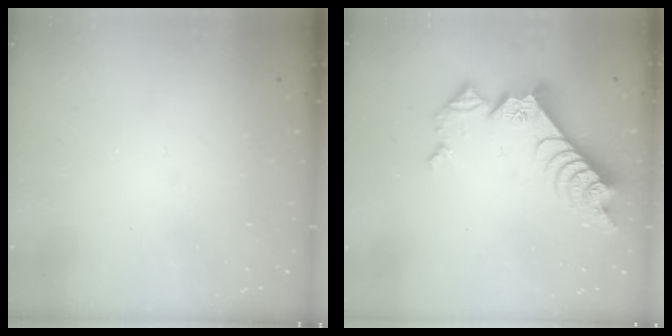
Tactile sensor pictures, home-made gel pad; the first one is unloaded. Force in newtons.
{"total": 11.2, "press": 11.1, "slide": 1.4}